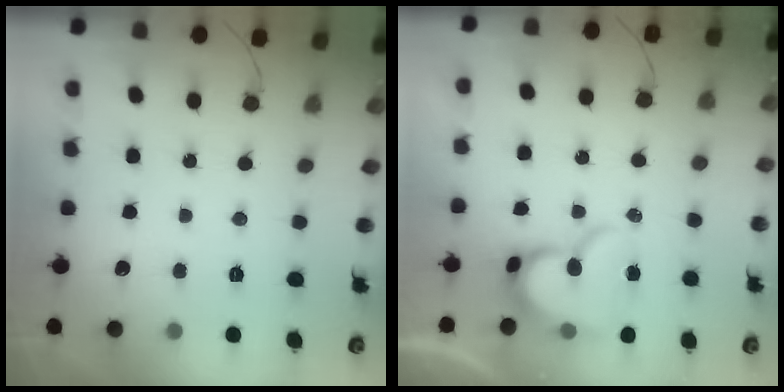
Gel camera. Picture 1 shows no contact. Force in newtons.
{"total": 13.8, "press": 13.7, "slide": 1.3}